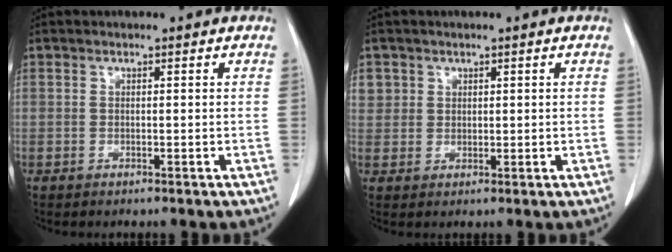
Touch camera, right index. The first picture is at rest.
{"total": 3.0, "force": [1.4, 2.7, 0.2], "torque": [0.010, 0.002, 0.025]}